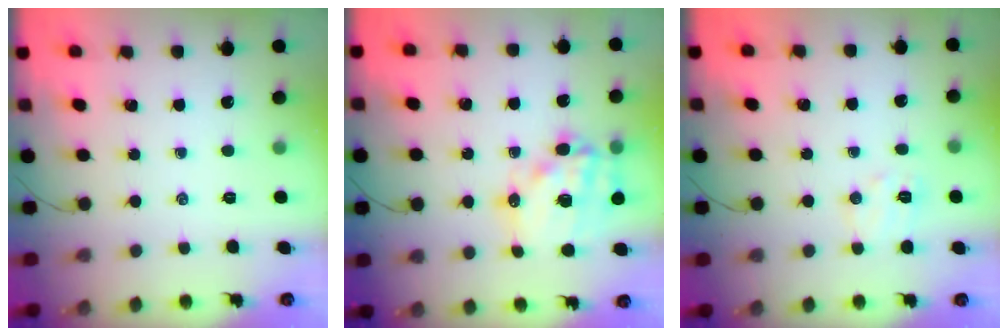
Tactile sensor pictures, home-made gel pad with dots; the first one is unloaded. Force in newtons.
{"total": 16.3, "press": 15.9, "slide": 3.5}
{"total": 5.7, "press": 5.6, "slide": 1.3}